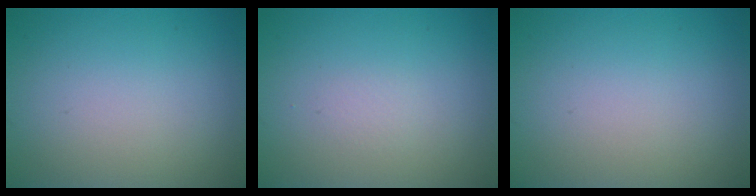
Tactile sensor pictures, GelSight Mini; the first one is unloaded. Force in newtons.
{"total": 0.6, "press": 0.6, "slide": 0.1}
{"total": 0.0}